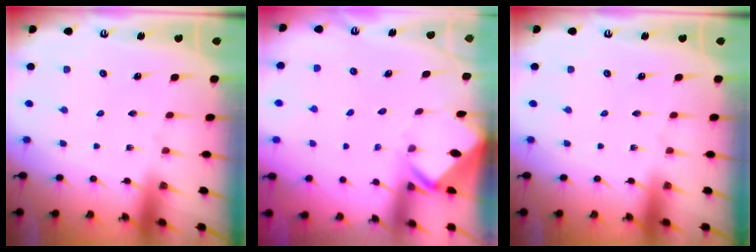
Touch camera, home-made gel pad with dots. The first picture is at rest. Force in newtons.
{"total": 2.5, "press": 2.5, "slide": 0.1}
{"total": 0.0}